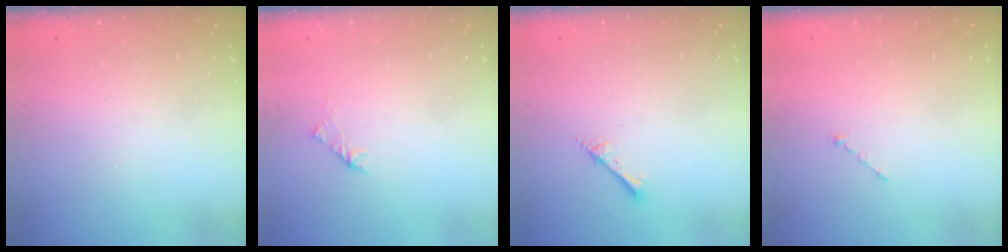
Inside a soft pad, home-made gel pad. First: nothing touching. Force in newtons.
{"total": 1.6, "press": 1.4, "slide": 0.6}
{"total": 2.5, "press": 2.5, "slide": 0.2}
{"total": 1.0, "press": 0.9, "slide": 0.3}